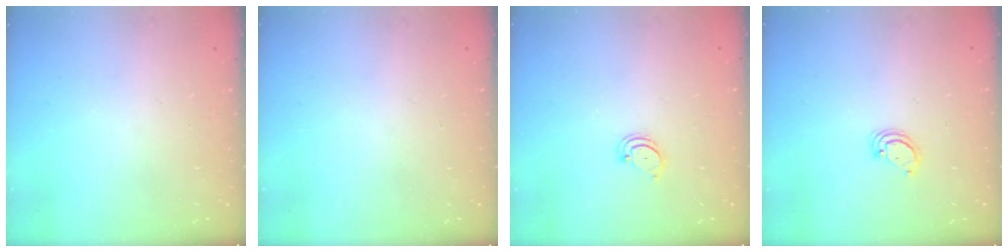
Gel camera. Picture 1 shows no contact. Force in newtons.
{"total": 0.0}
{"total": 2.2, "press": 2.2, "slide": 0.3}
{"total": 2.9, "press": 2.8, "slide": 0.2}